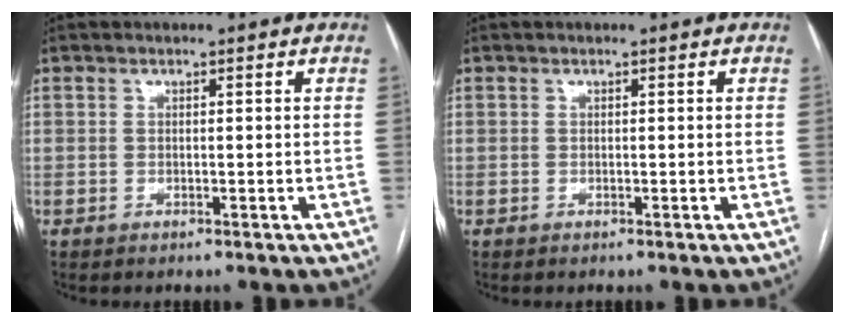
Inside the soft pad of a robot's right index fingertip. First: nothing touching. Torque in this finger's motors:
{"motor_torque": [0.00, 0.00, 0.00, 0.00]}